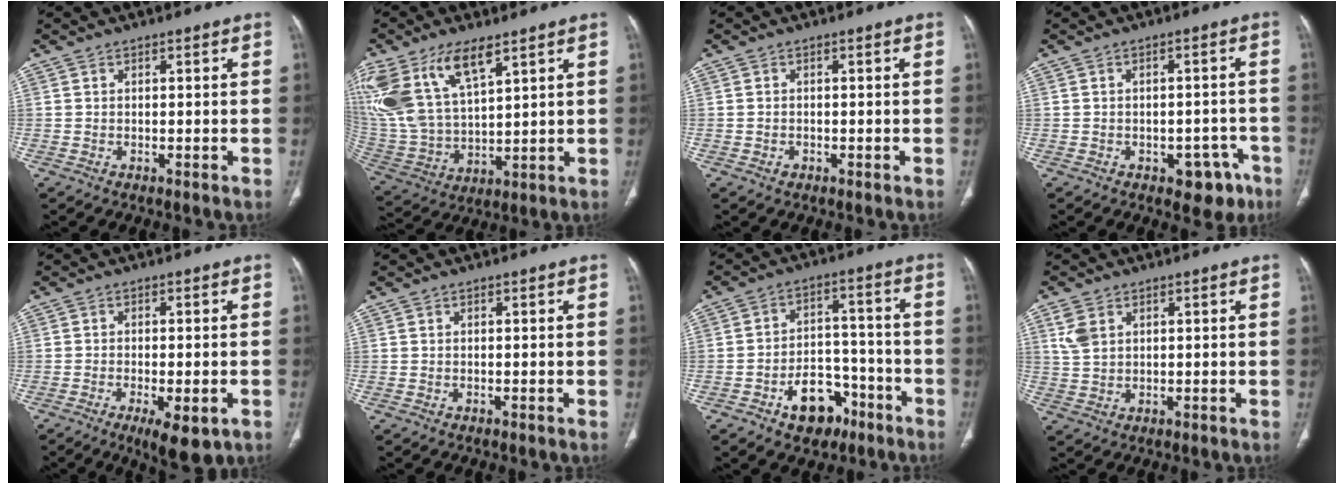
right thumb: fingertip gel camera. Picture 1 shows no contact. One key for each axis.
{"total": 19.3, "fx": 10.3, "fy": 9.0, "fz": 13.5, "tx": -0.294, "ty": -0.027, "tz": 0.217}
{"total": 1.0, "fx": -0.4, "fy": 0.8, "fz": 0.4, "tx": -0.005, "ty": 0.004, "tz": -0.004}
{"total": 6.5, "fx": -3.5, "fy": 4.0, "fz": 3.7, "tx": -0.017, "ty": 0.027, "tz": -0.039}
{"total": 8.0, "fx": -3.7, "fy": 2.9, "fz": 6.5, "tx": -0.091, "ty": -0.004, "tz": -0.050}
{"total": 0.0}
{"total": 10.6, "fx": -5.8, "fy": 7.0, "fz": 5.4, "tx": -0.043, "ty": 0.051, "tz": -0.083}
{"total": 4.3, "fx": 2.0, "fy": 2.8, "fz": 2.7, "tx": -0.057, "ty": -0.001, "tz": 0.049}